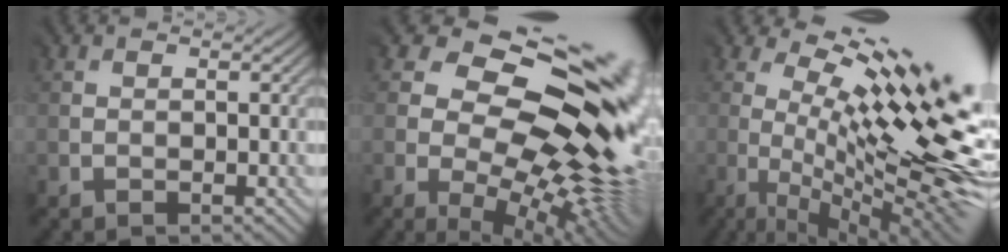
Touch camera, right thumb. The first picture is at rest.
{"total": 18.2, "force": [3.6, 10.5, 14.4], "torque": [-0.198, 0.015, 0.084]}
{"total": 17.2, "force": [4.3, 3.8, 16.2], "torque": [-0.242, 0.018, 0.082]}